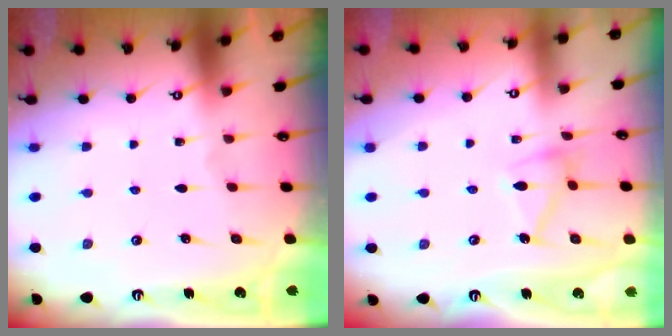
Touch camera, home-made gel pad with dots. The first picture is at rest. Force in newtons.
{"total": 11.8, "press": 11.8, "slide": 0.3}